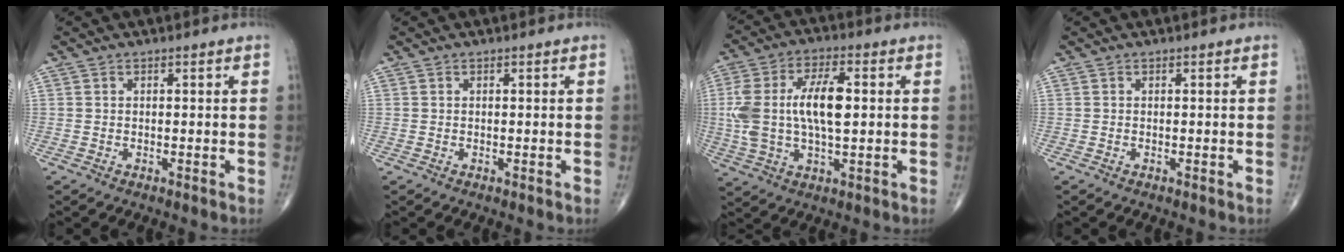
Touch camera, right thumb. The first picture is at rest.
{"total": 0.0}
{"total": 14.7, "force": [1.3, 6.7, 13.0], "torque": [-0.265, 0.016, 0.026]}
{"total": 0.0}